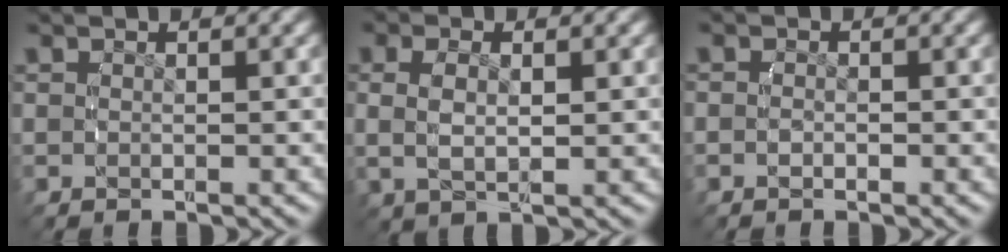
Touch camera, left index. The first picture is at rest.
{"total": 3.4, "force": [0.4, 2.0, 2.7], "torque": [-0.066, 0.002, 0.011]}
{"total": 1.2, "force": [-0.6, 0.9, 0.5], "torque": [-0.016, 0.002, -0.015]}